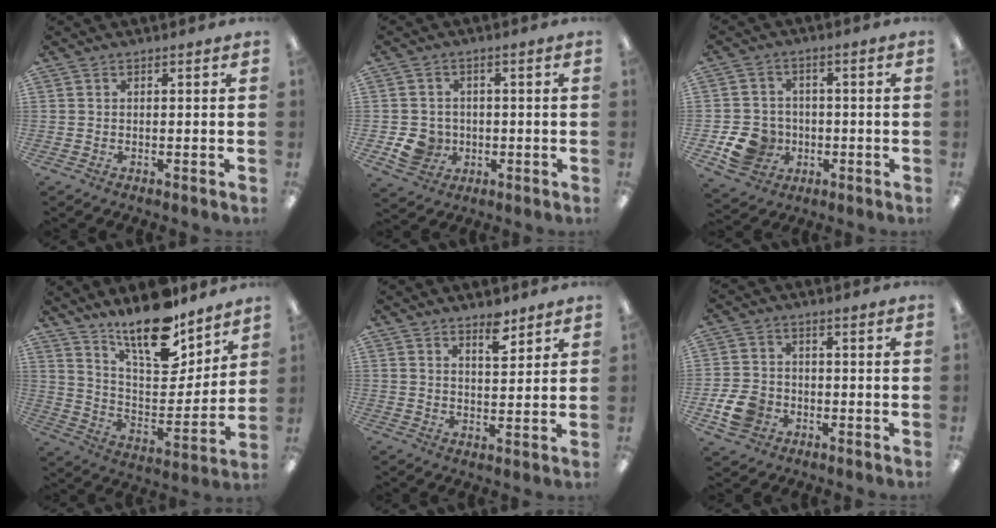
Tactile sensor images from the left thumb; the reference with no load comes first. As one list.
[{"total": 6.3, "force": [-1.5, 5.7, 2.2], "torque": [-0.045, 0.007, -0.026]}, {"total": 9.0, "force": [-2.9, 7.7, 3.5], "torque": [-0.087, 0.018, -0.048]}, {"total": 17.7, "force": [14.2, 6.0, 8.7], "torque": [-0.150, -0.100, 0.245]}, {"total": 5.5, "force": [4.3, 2.0, 2.9], "torque": [-0.025, -0.029, 0.069]}, {"total": 7.6, "force": [-2.8, 5.9, 3.9], "torque": [-0.084, 0.011, -0.052]}]